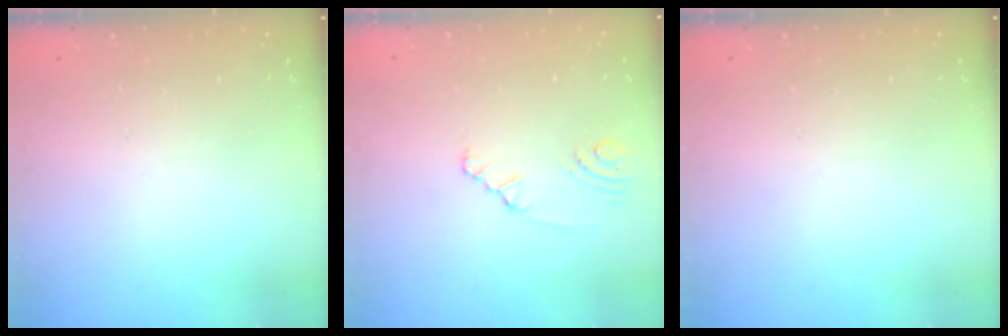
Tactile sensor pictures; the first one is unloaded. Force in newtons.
{"total": 1.5, "press": 1.5, "slide": 0.2}
{"total": 0.0}